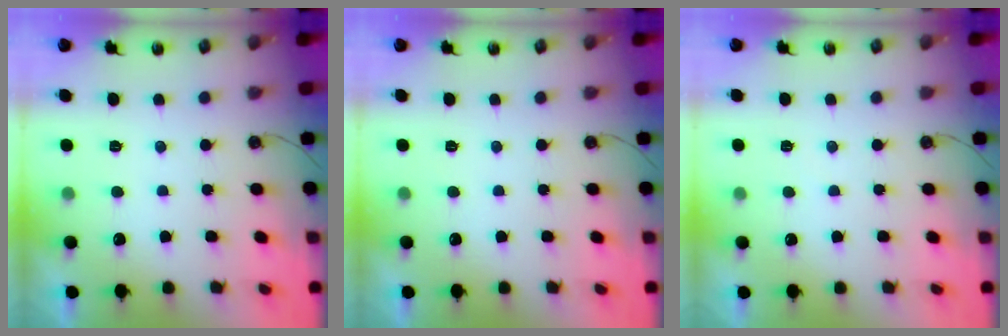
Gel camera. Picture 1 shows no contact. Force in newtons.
{"total": 0.0}
{"total": 3.7, "press": 3.7, "slide": 0.4}